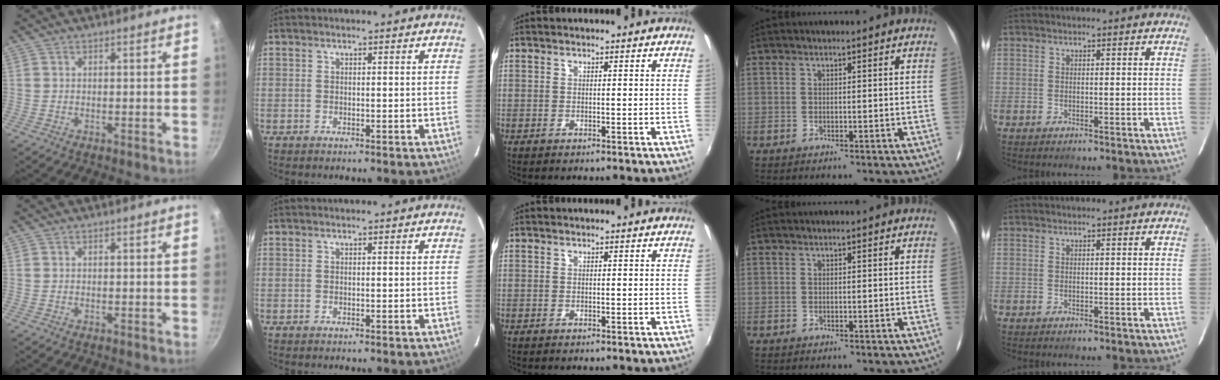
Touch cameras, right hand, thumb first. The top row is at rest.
{}